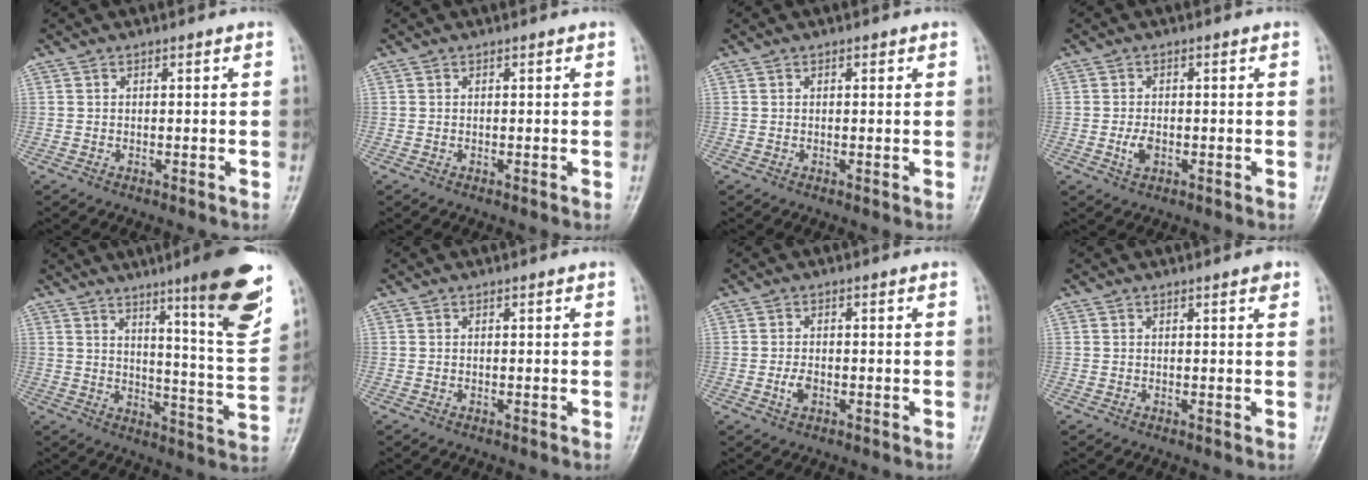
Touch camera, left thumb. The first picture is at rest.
{"total": 0.0}
{"total": 0.9, "force": [0.4, 0.5, 0.7], "torque": [-0.007, 0.001, 0.004]}
{"total": 3.0, "force": [-0.8, 1.8, 2.2], "torque": [-0.042, 0.002, -0.015]}
{"total": 18.4, "force": [10.6, 1.9, 14.9], "torque": [-0.176, -0.062, 0.154]}
{"total": 0.0}
{"total": 2.6, "force": [-0.8, 1.6, 1.9], "torque": [-0.036, 0.005, -0.016]}
{"total": 1.4, "force": [0.8, 0.3, 1.1], "torque": [-0.014, -0.001, 0.008]}